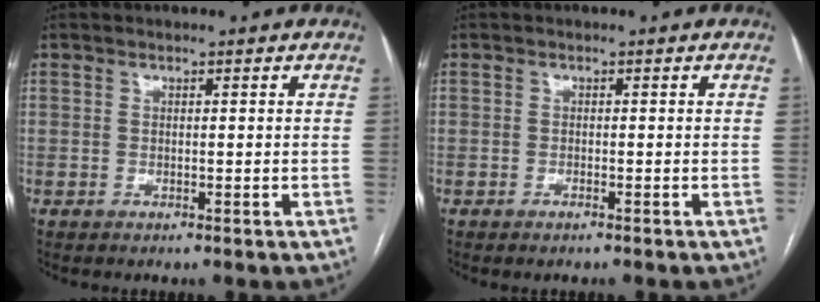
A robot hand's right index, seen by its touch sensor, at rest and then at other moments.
{"total": 0.7, "force": [-0.6, 0.1, 0.4], "torque": [-0.010, -0.001, -0.007]}